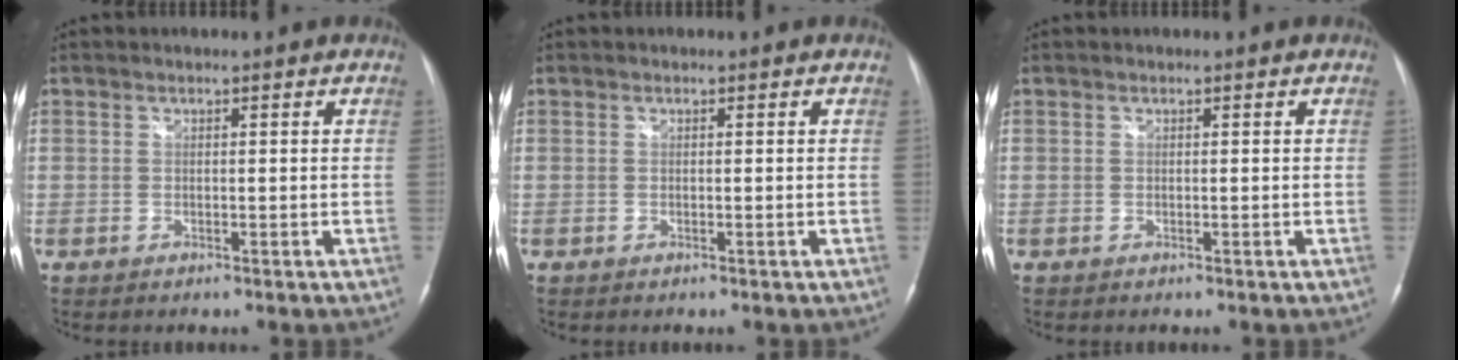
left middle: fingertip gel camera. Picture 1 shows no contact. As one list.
[{"total": 0.0}, {"total": 0.0}]